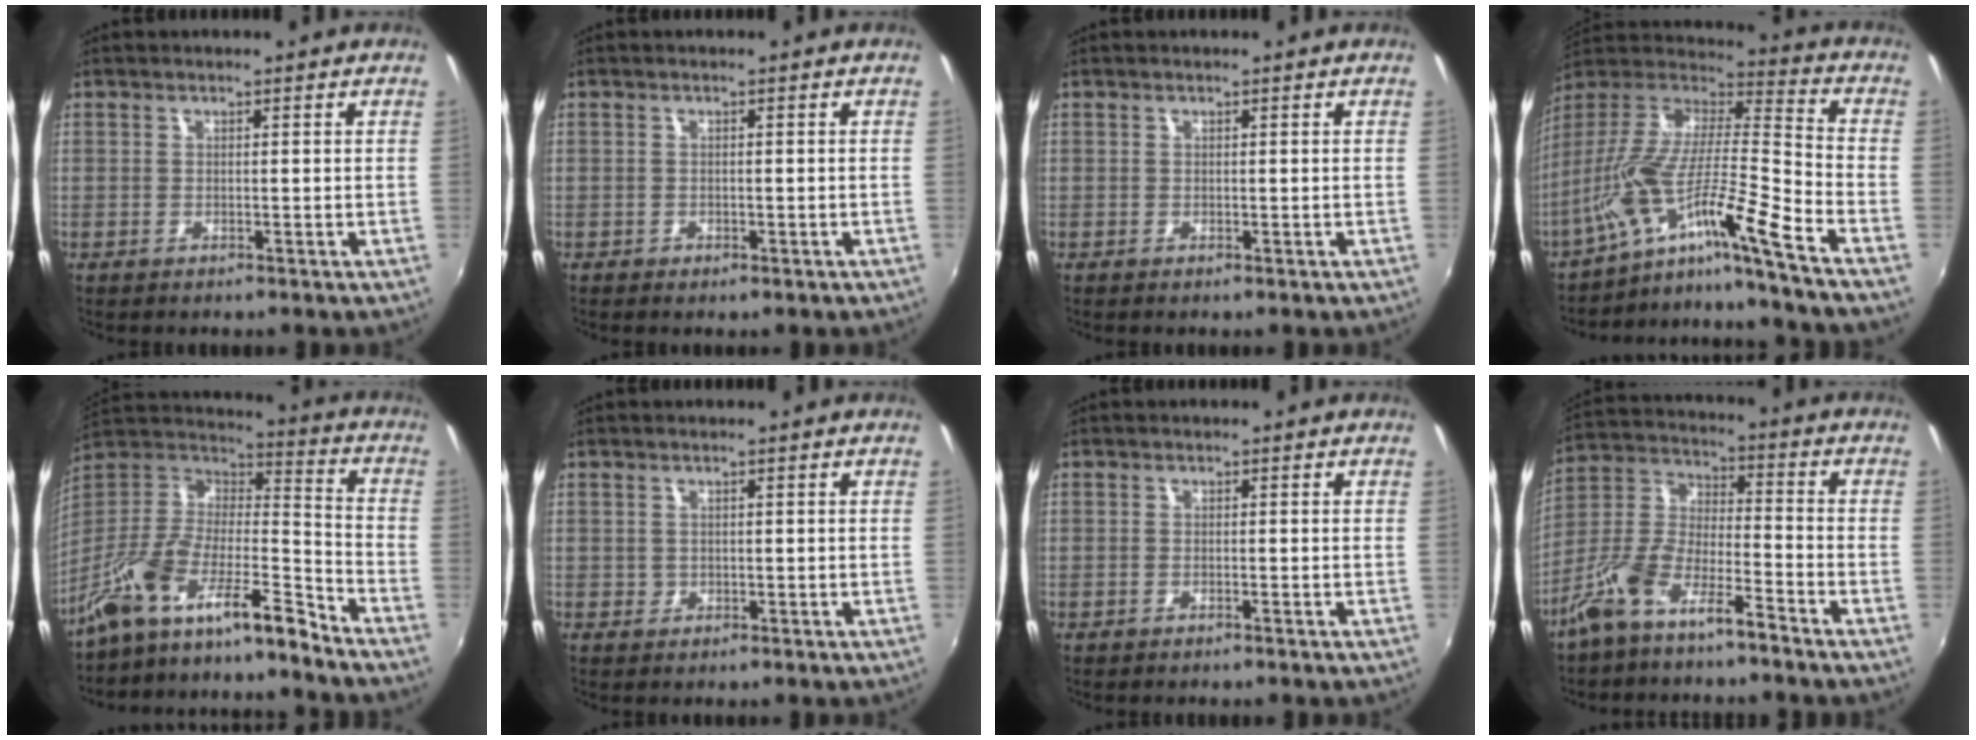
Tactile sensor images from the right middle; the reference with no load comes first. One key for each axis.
{"total": 1.4, "fx": -0.8, "fy": 1.0, "fz": 0.4, "tx": -0.010, "ty": -0.006, "tz": -0.011}
{"total": 0.0}
{"total": 16.6, "fx": -11.6, "fy": -1.3, "fz": 11.8, "tx": -0.188, "ty": -0.030, "tz": -0.222}
{"total": 18.6, "fx": -14.4, "fy": 3.4, "fz": 11.3, "tx": -0.218, "ty": -0.016, "tz": -0.266}
{"total": 1.0, "fx": -0.1, "fy": 1.0, "fz": 0.1, "tx": 0.001, "ty": -0.002, "tz": -0.001}
{"total": 0.5, "fx": -0.5, "fy": 0.0, "fz": 0.2, "tx": -0.001, "ty": -0.001, "tz": -0.010}
{"total": 10.3, "fx": -7.1, "fy": 3.0, "fz": 6.8, "tx": -0.154, "ty": 0.011, "tz": -0.138}